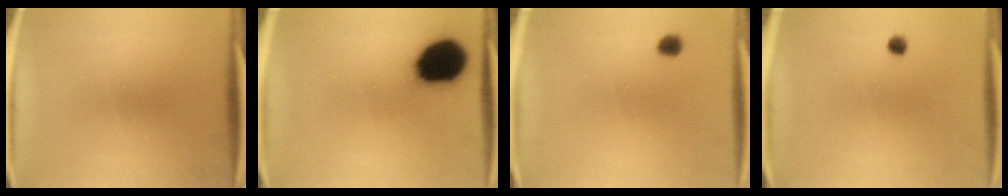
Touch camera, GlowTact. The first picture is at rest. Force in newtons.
{"total": 17.6}
{"total": 1.9}
{"total": 1.3}